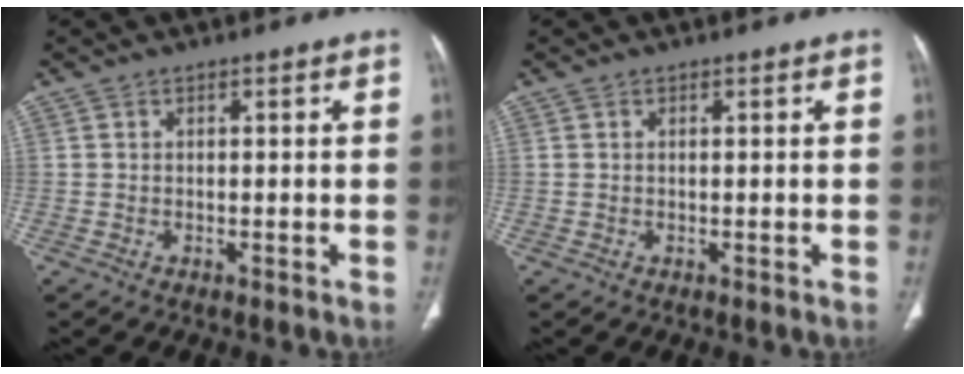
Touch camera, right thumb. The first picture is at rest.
{"total": 0.0}